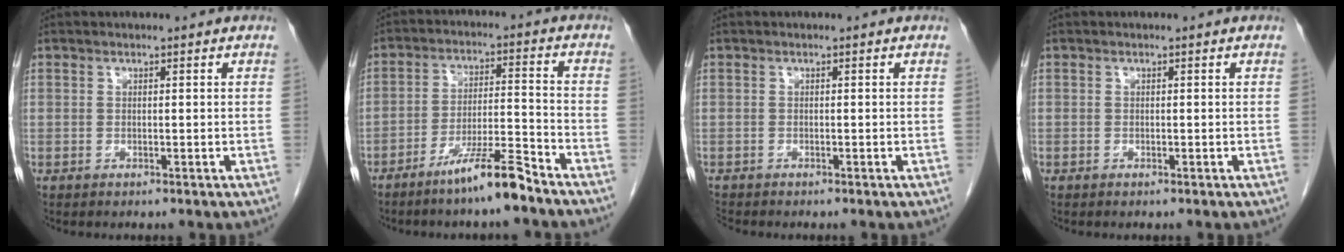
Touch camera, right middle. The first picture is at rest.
{"total": 8.4, "force": [-6.3, -0.2, 5.5], "torque": [-0.096, -0.011, -0.118]}
{"total": 0.9, "force": [-0.9, 0.0, 0.0], "torque": [-0.005, -0.005, -0.019]}
{"total": 0.0}